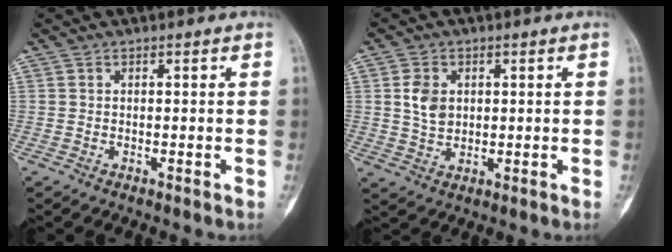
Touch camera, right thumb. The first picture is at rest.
{"total": 5.2, "force": [1.1, 3.8, 3.3], "torque": [-0.048, -0.006, 0.024]}